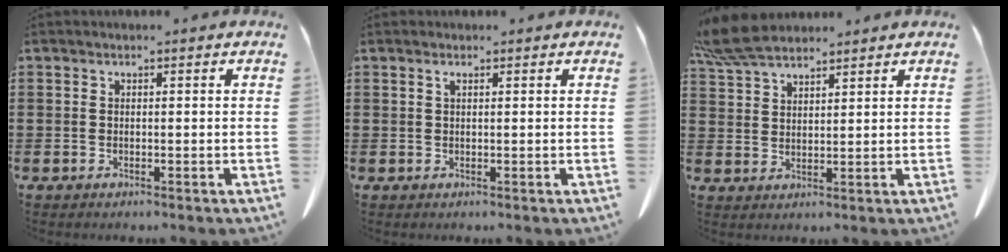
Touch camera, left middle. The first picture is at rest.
{"total": 0.8, "force": [0.5, 0.2, 0.7], "torque": [-0.015, 0.000, 0.010]}
{"total": 6.9, "force": [5.9, 1.7, 3.2], "torque": [-0.088, -0.013, 0.112]}